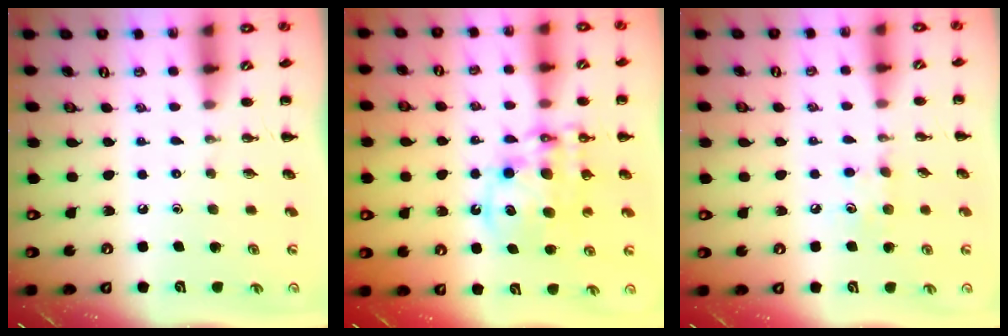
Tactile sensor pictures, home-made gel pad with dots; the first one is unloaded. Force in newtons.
{"total": 13.3, "press": 12.9, "slide": 3.2}
{"total": 7.1, "press": 6.9, "slide": 1.8}